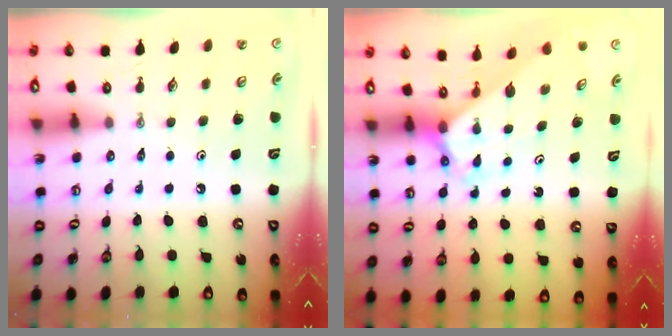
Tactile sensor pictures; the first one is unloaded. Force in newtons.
{"total": 3.0, "press": 2.9, "slide": 0.4}